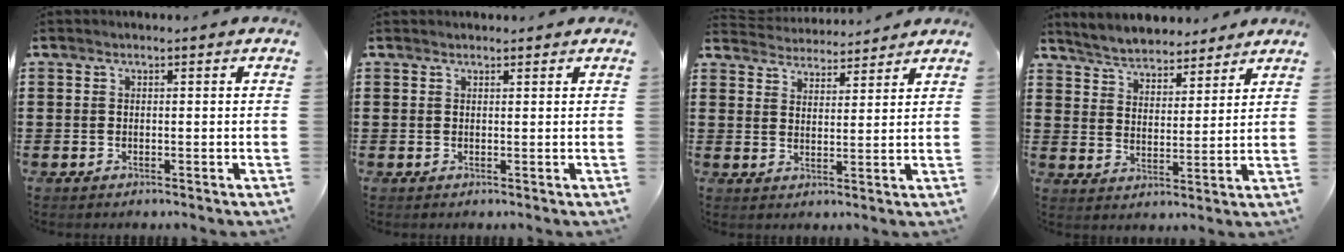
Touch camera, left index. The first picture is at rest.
{"total": 0.6, "force": [0.5, 0.2, 0.1], "torque": [-0.003, 0.000, 0.011]}
{"total": 4.2, "force": [4.1, 0.3, 0.0], "torque": [-0.015, -0.021, 0.075]}
{"total": 4.8, "force": [4.7, 0.5, 0.2], "torque": [-0.026, -0.023, 0.085]}